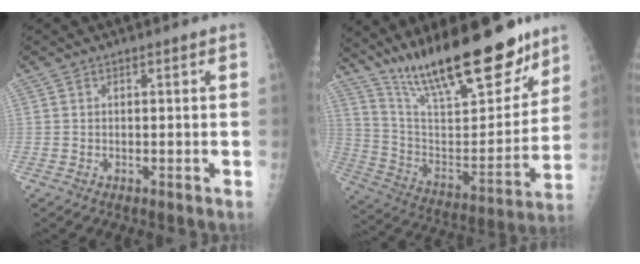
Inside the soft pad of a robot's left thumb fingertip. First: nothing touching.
{"total": 27.7, "force": [20.0, 8.3, 17.2], "torque": [-0.244, -0.082, 0.335]}